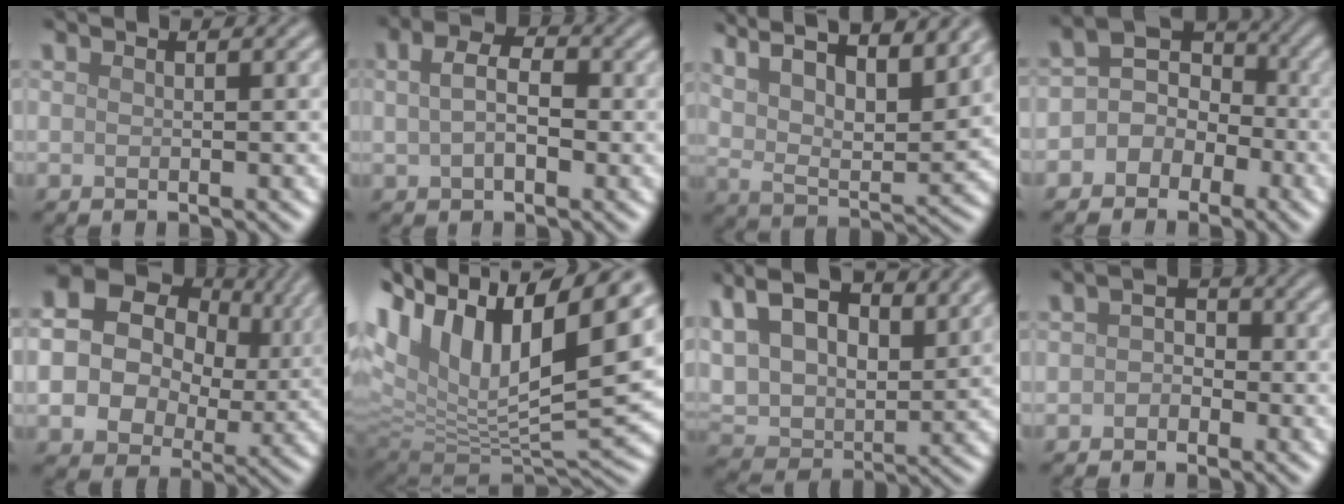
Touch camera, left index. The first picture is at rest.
{"total": 3.8, "force": [0.3, 2.4, 3.0], "torque": [-0.059, 0.006, 0.001]}
{"total": 13.5, "force": [8.5, 4.7, 9.4], "torque": [-0.155, 0.026, 0.110]}
{"total": 4.9, "force": [-1.1, 4.4, 1.8], "torque": [-0.004, 0.020, -0.044]}
{"total": 14.9, "force": [3.6, 12.2, 7.6], "torque": [-0.187, 0.021, 0.068]}
{"total": 15.5, "force": [7.1, 7.3, 11.6], "torque": [-0.231, 0.025, 0.126]}
{"total": 13.0, "force": [6.3, 7.3, 8.7], "torque": [-0.183, 0.019, 0.106]}
{"total": 1.8, "force": [-0.7, 1.4, 0.9], "torque": [-0.013, 0.005, -0.019]}